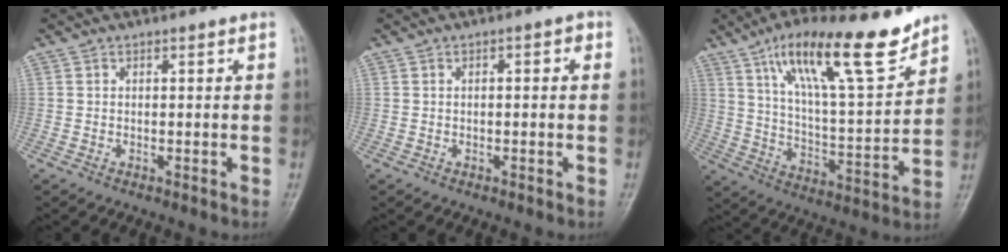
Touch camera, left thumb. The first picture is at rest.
{"total": 1.7, "force": [0.2, 0.8, 1.5], "torque": [-0.018, 0.008, -0.002]}
{"total": 19.8, "force": [13.0, 4.7, 14.2], "torque": [-0.207, -0.058, 0.223]}